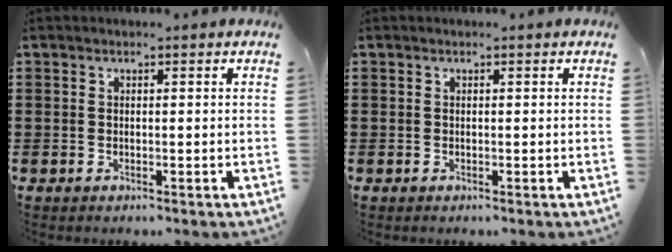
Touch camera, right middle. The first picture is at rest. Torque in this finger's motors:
{"motor_torque": [-0.14, 0.14, 0.00, 0.00]}